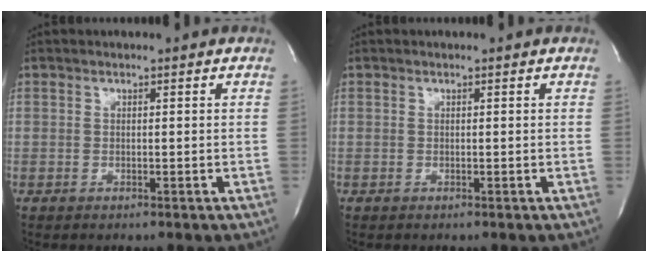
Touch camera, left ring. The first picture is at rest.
{"total": 0.0}